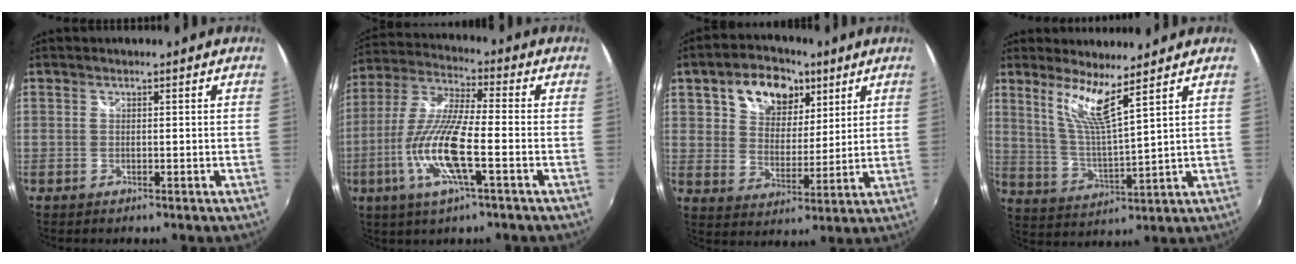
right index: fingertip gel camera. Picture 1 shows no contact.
{"total": 14.3, "force": [-4.6, 2.1, 13.4], "torque": [-0.280, -0.010, -0.091]}
{"total": 14.1, "force": [7.3, 9.4, 7.6], "torque": [-0.149, 0.035, 0.126]}
{"total": 8.3, "force": [5.8, -0.5, 5.9], "torque": [-0.106, -0.008, 0.115]}